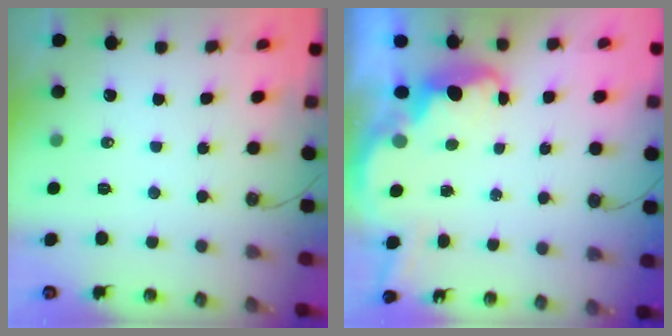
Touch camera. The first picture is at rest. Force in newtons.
{"total": 4.2, "press": 4.1, "slide": 0.5}